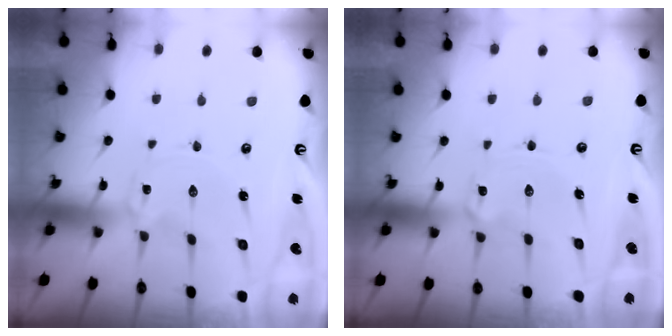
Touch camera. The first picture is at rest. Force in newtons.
{"total": 2.1, "press": 2.1, "slide": 0.4}